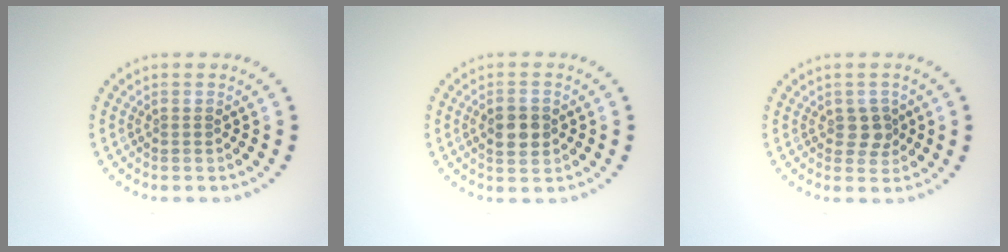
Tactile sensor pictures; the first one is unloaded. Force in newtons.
{"total": 3.0, "press": 3.0, "slide": 0.1}
{"total": 1.7, "press": 1.6, "slide": 0.6}